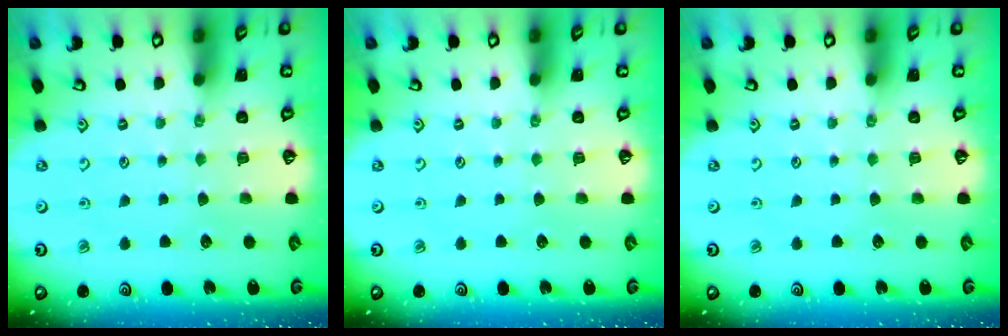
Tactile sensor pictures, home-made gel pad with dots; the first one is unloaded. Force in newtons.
{"total": 0.0}
{"total": 0.0}